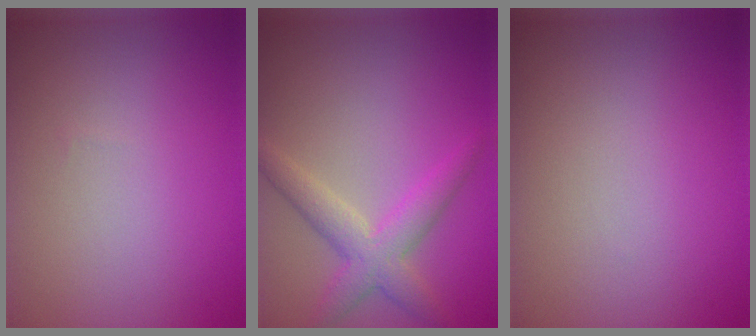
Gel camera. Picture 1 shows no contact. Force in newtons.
{"total": 3.7, "press": 3.7, "slide": 0.1}
{"total": 0.0}